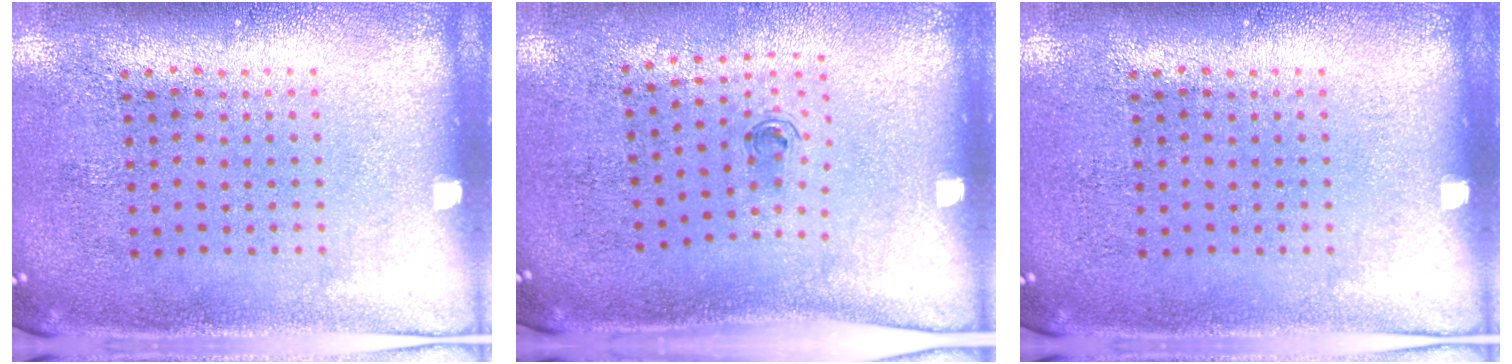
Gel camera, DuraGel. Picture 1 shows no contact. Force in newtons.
{"total": 0.6, "press": 0.3, "slide": 0.5}
{"total": 0.0}